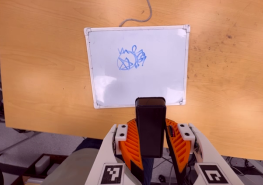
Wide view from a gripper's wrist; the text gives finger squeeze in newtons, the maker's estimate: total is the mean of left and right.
{"total": 9.1, "left": 8.0, "right": 10.1}